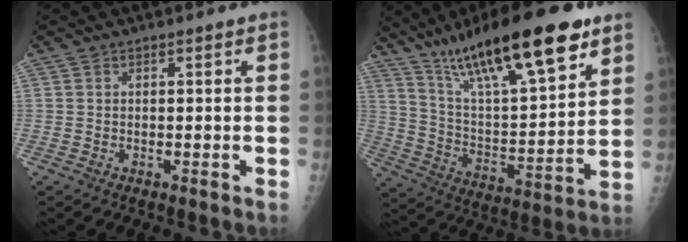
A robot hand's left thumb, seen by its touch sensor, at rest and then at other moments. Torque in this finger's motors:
{"motor_torque": [1.20, 1.21, 1.45, -1.32, 0.18]}